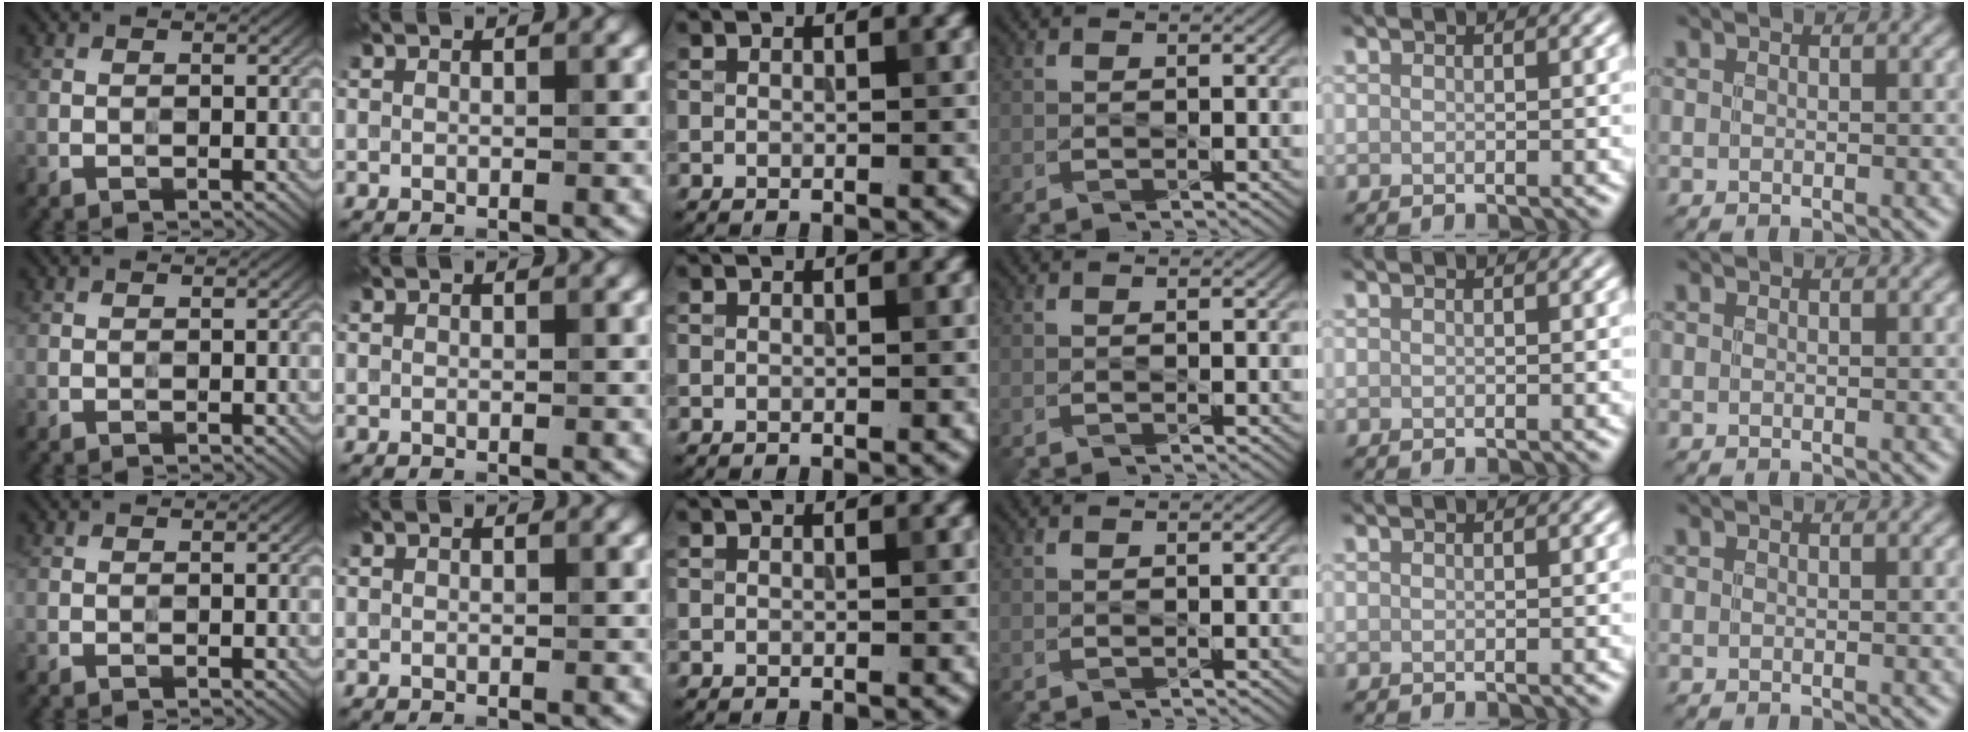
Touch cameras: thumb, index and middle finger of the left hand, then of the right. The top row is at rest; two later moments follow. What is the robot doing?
{"motion": "wipe", "object": "measuring cup"}